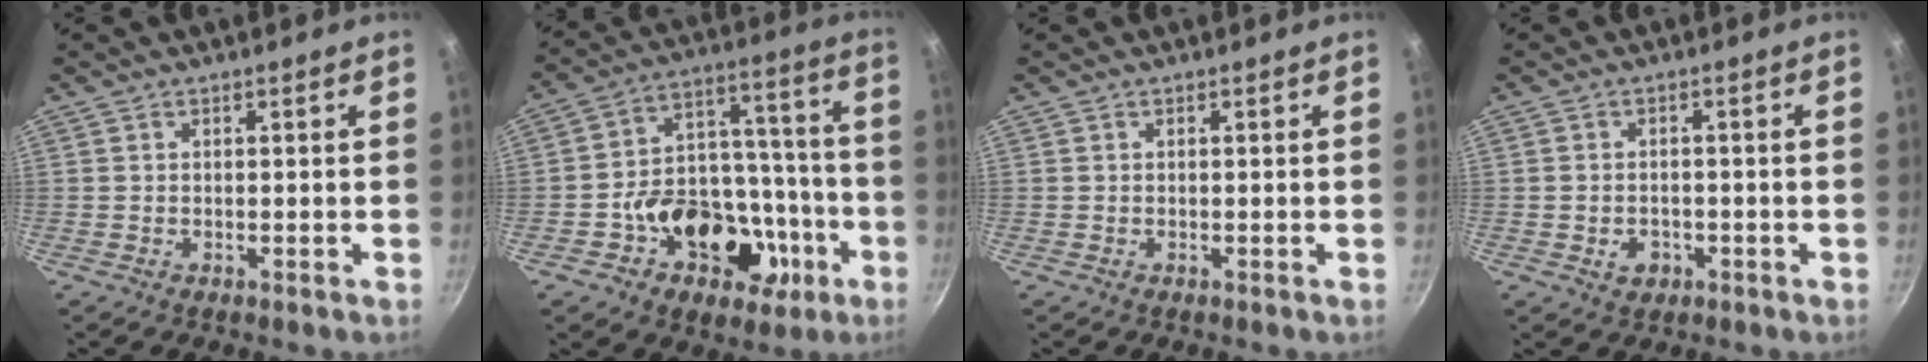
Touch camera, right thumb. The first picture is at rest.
{"total": 21.0, "force": [-8.0, 14.9, 12.4], "torque": [-0.161, 0.065, -0.108]}
{"total": 0.0}
{"total": 3.3, "force": [-1.2, 2.6, 1.6], "torque": [-0.017, 0.012, -0.013]}